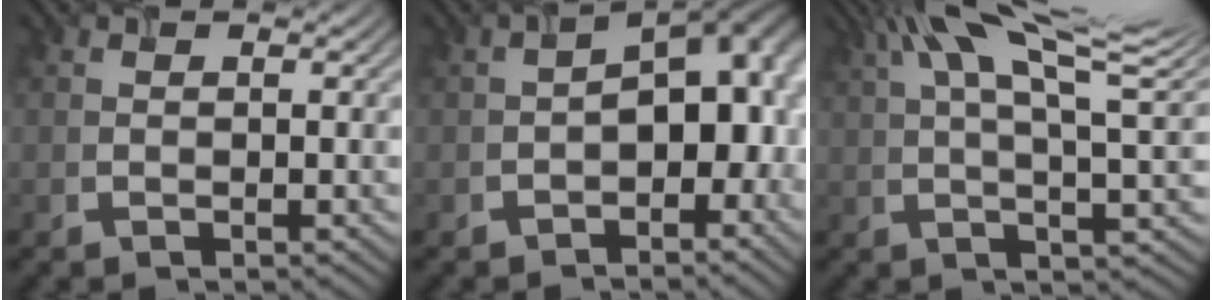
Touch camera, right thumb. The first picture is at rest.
{"total": 10.7, "force": [-1.7, 6.6, 8.2], "torque": [-0.086, -0.005, -0.021]}
{"total": 14.4, "force": [7.4, 3.7, 11.7], "torque": [-0.201, 0.023, 0.108]}